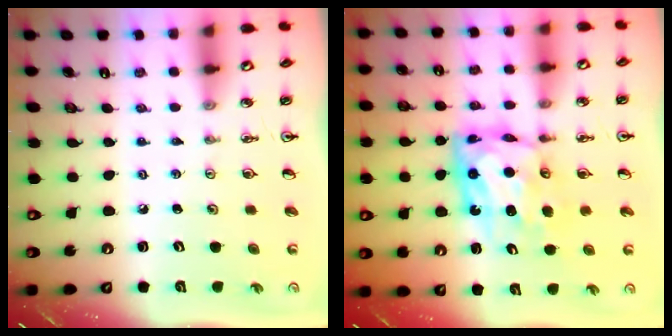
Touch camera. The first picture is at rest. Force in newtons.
{"total": 10.7, "press": 10.6, "slide": 1.1}